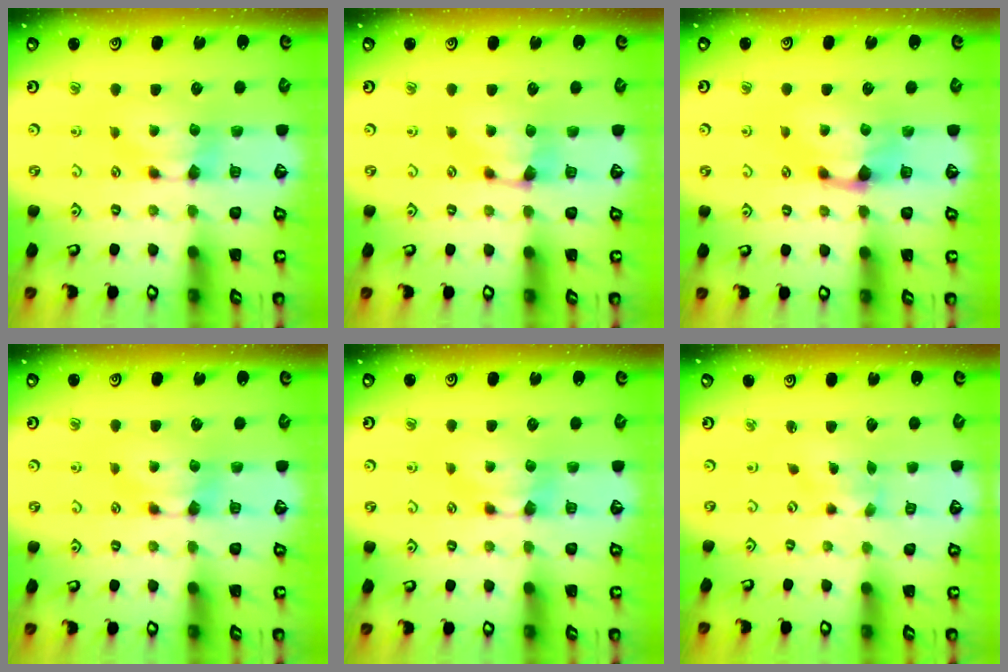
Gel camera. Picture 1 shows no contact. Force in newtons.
{"total": 2.0, "press": 1.9, "slide": 0.7}
{"total": 1.9, "press": 1.4, "slide": 1.3}
{"total": 0.0}
{"total": 0.0}
{"total": 2.3, "press": 2.1, "slide": 0.9}